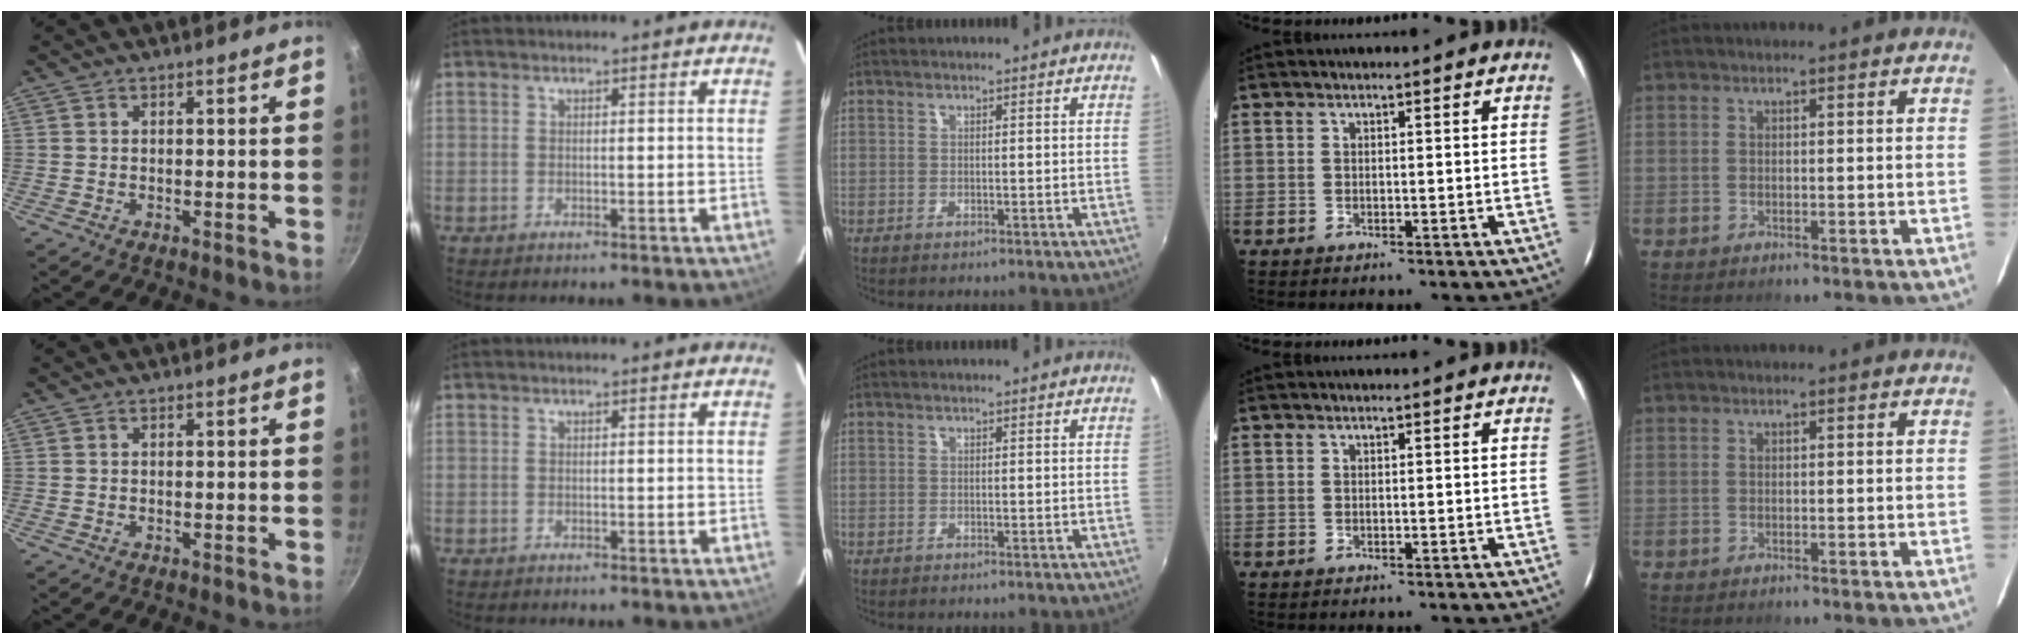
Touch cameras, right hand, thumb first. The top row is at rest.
{}